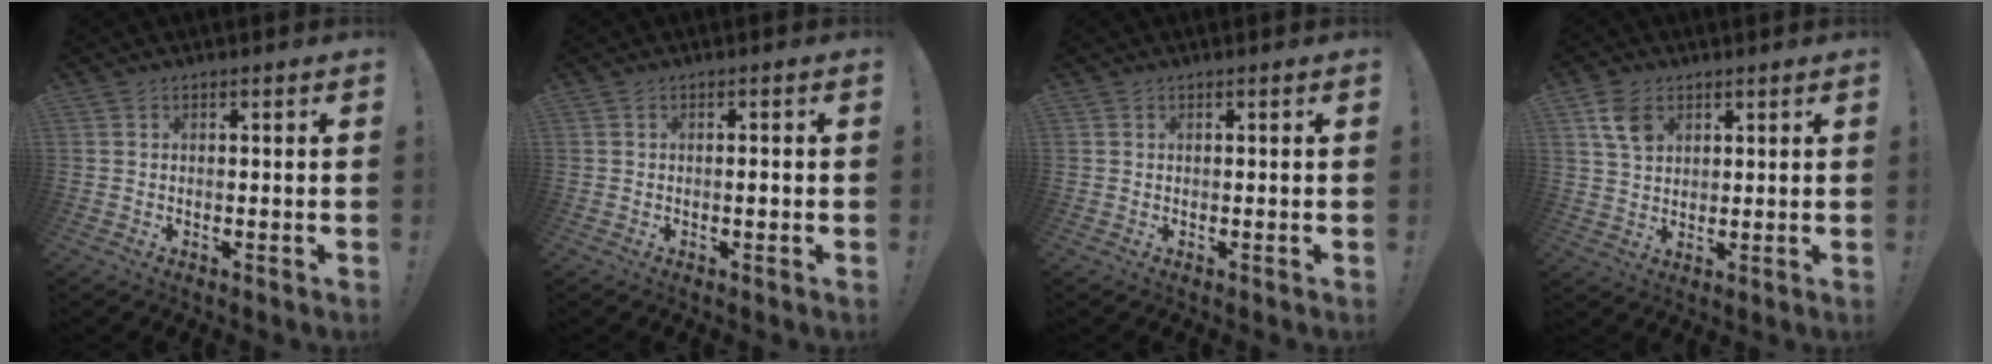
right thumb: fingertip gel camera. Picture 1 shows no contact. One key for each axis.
{"total": 1.1, "fx": -0.5, "fy": 0.1, "fz": 1.0, "tx": -0.010, "ty": -0.002, "tz": -0.010}
{"total": 0.0}
{"total": 7.4, "fx": 3.4, "fy": 5.2, "fz": 4.0, "tx": -0.075, "ty": -0.006, "tz": 0.065}